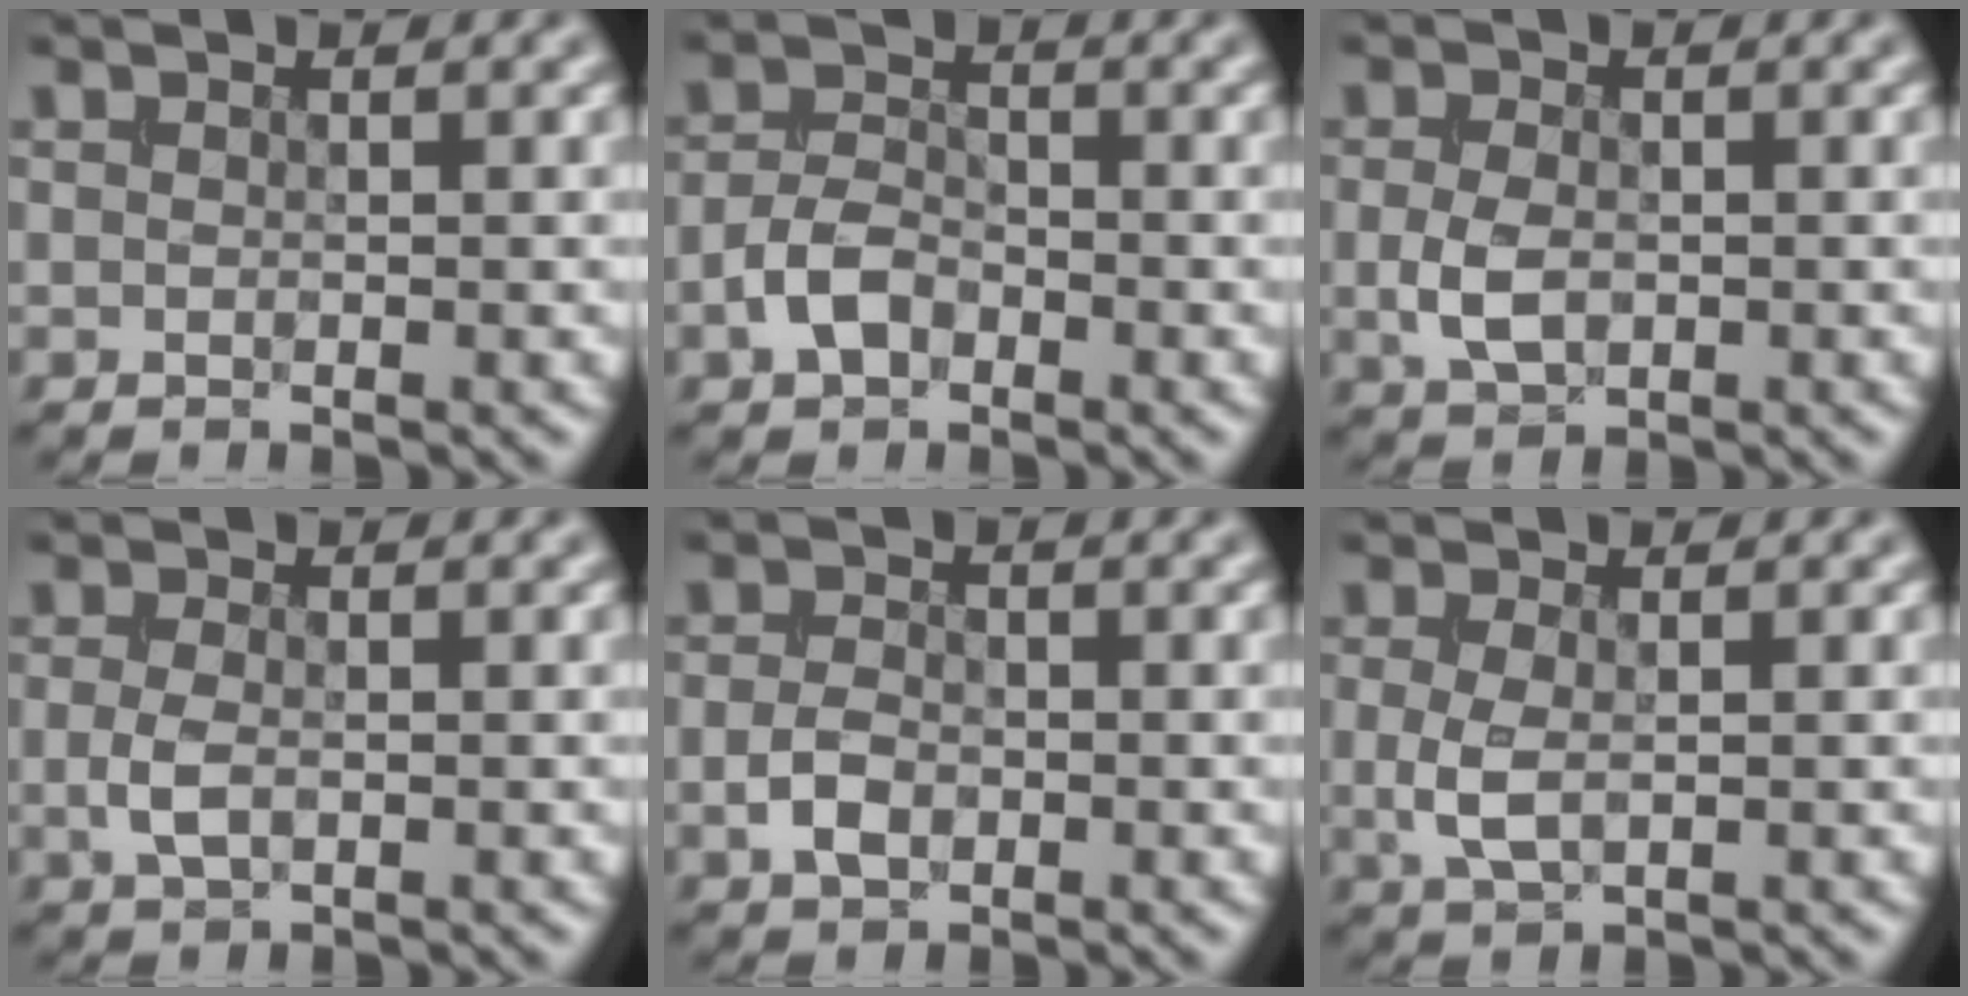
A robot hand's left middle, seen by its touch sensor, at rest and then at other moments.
{"total": 2.9, "force": [-1.5, 1.9, 1.7], "torque": [-0.032, 0.006, -0.035]}
{"total": 3.0, "force": [-0.3, 2.0, 2.2], "torque": [-0.049, -0.004, -0.006]}
{"total": 2.1, "force": [-0.3, 1.1, 1.7], "torque": [-0.039, -0.003, -0.007]}
{"total": 2.4, "force": [-0.7, 1.6, 1.7], "torque": [-0.032, 0.000, -0.018]}
{"total": 2.7, "force": [0.0, 1.4, 2.2], "torque": [-0.053, -0.004, 0.001]}